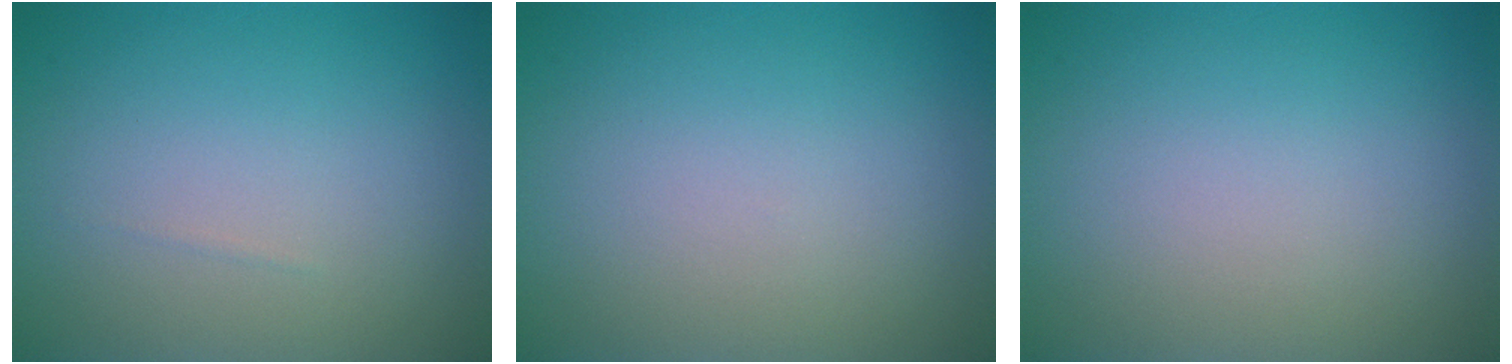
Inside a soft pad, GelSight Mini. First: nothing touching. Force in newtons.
{"total": 0.0}
{"total": 0.0}